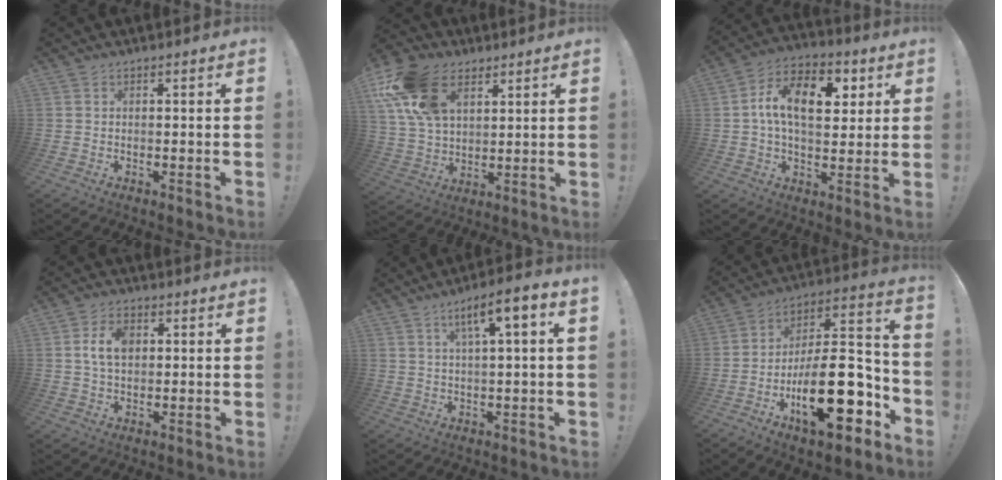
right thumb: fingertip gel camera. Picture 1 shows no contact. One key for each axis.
{"total": 19.5, "fx": 9.3, "fy": 12.7, "fz": 11.5, "tx": -0.214, "ty": -0.034, "tz": 0.176}
{"total": 15.5, "fx": 3.9, "fy": 9.4, "fz": 11.7, "tx": -0.181, "ty": -0.002, "tz": 0.065}
{"total": 7.7, "fx": 1.4, "fy": 5.0, "fz": 5.7, "tx": -0.094, "ty": 0.003, "tz": 0.023}
{"total": 8.1, "fx": 2.6, "fy": 1.2, "fz": 7.6, "tx": -0.119, "ty": -0.006, "tz": 0.036}
{"total": 25.6, "fx": -9.1, "fy": 10.6, "fz": 21.4, "tx": -0.350, "ty": 0.049, "tz": -0.141}